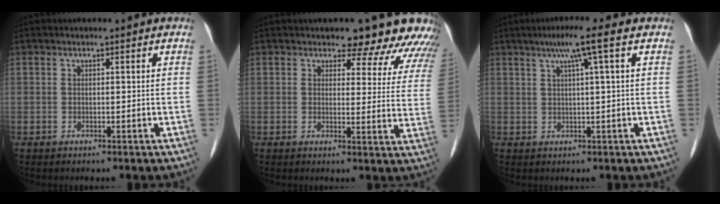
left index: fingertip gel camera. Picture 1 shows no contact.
{"total": 13.0, "force": [11.8, 4.4, 3.4], "torque": [0.006, -0.031, 0.095]}
{"total": 5.2, "force": [2.7, -0.9, 4.3], "torque": [-0.081, 0.009, 0.047]}